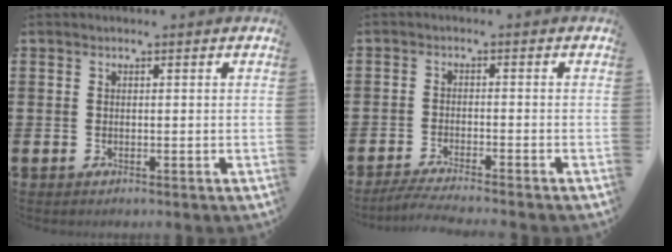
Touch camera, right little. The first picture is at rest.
{"total": 2.7, "force": [-2.4, -0.3, 1.1], "torque": [-0.015, -0.001, -0.046]}